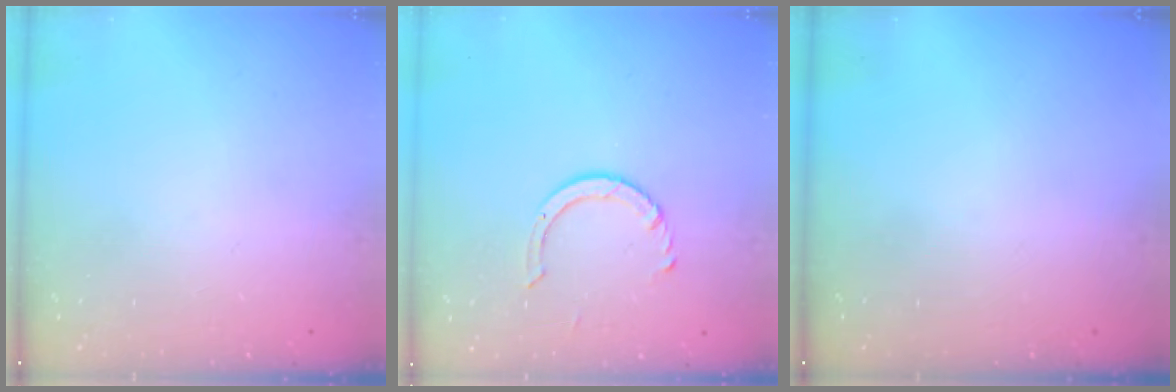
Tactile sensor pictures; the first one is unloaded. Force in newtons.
{"total": 4.2, "press": 4.2, "slide": 0.3}
{"total": 0.0}